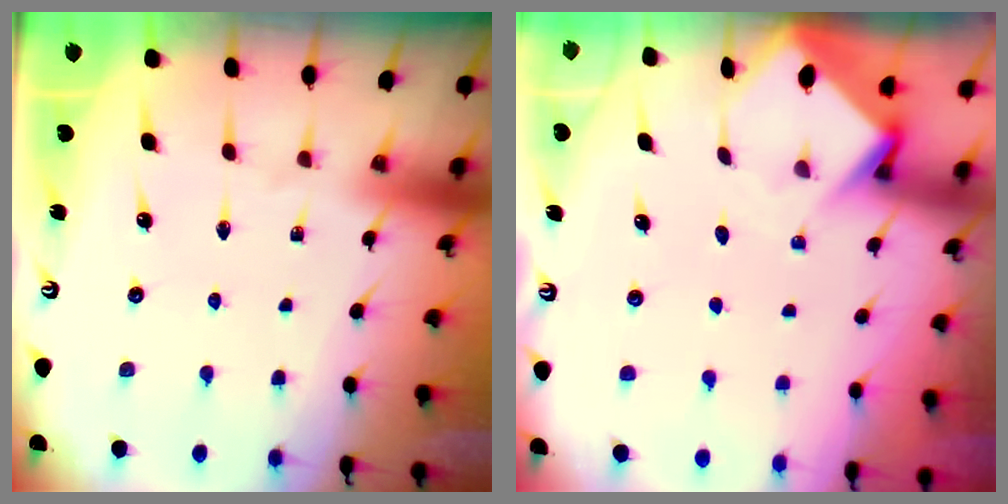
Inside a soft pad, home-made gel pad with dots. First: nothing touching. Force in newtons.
{"total": 3.4, "press": 3.4, "slide": 0.2}